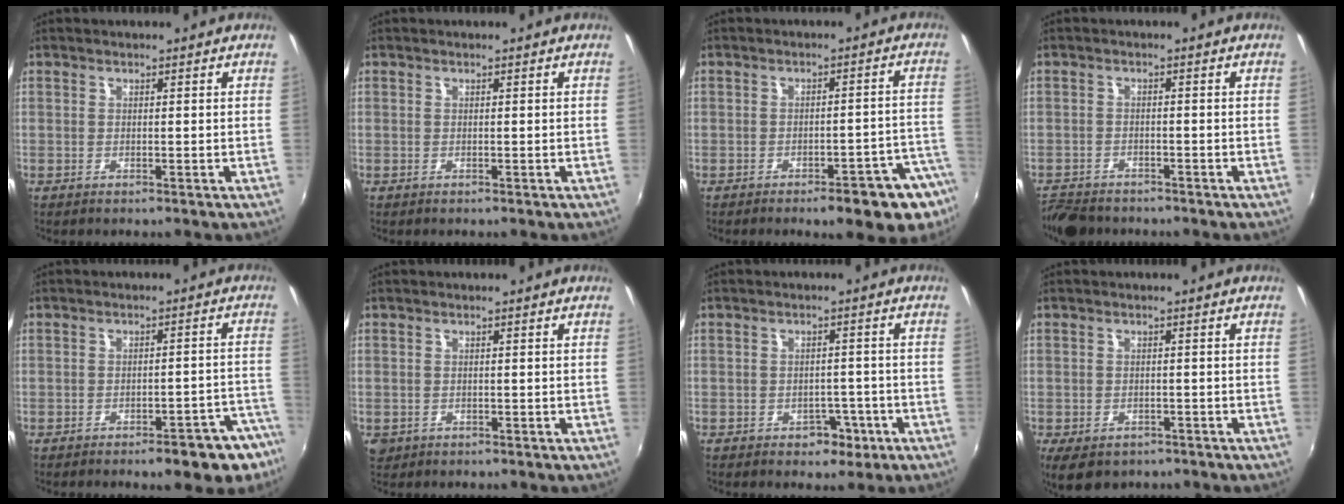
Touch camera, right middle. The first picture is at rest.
{"total": 0.0}
{"total": 9.7, "force": [-6.8, 2.3, 6.6], "torque": [-0.059, 0.004, -0.081]}
{"total": 7.0, "force": [-6.2, 2.7, 1.8], "torque": [-0.062, -0.013, -0.108]}
{"total": 8.0, "force": [-6.3, 2.7, 4.2], "torque": [-0.039, 0.026, -0.063]}
{"total": 2.5, "force": [-0.7, 2.2, 1.1], "torque": [-0.024, -0.004, -0.008]}
{"total": 4.1, "force": [-2.2, 3.0, 1.7], "torque": [-0.034, 0.004, -0.019]}
{"total": 6.5, "force": [-4.0, 3.9, 3.3], "torque": [-0.073, -0.027, -0.055]}